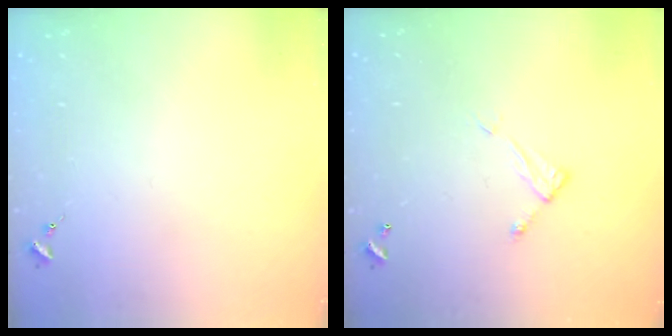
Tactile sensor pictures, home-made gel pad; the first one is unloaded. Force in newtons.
{"total": 5.8, "press": 5.8, "slide": 0.2}